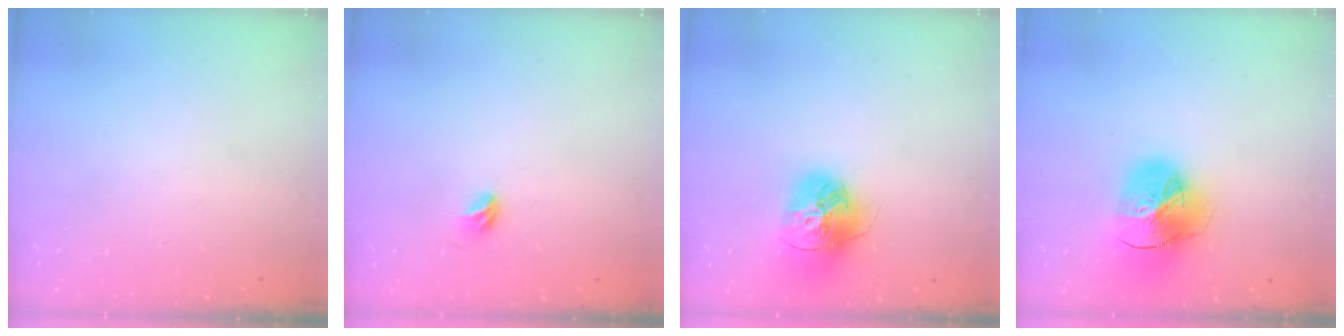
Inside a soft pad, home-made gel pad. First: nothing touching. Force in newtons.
{"total": 4.0, "press": 3.9, "slide": 1.0}
{"total": 17.0, "press": 16.9, "slide": 1.7}
{"total": 23.3, "press": 23.2, "slide": 2.4}